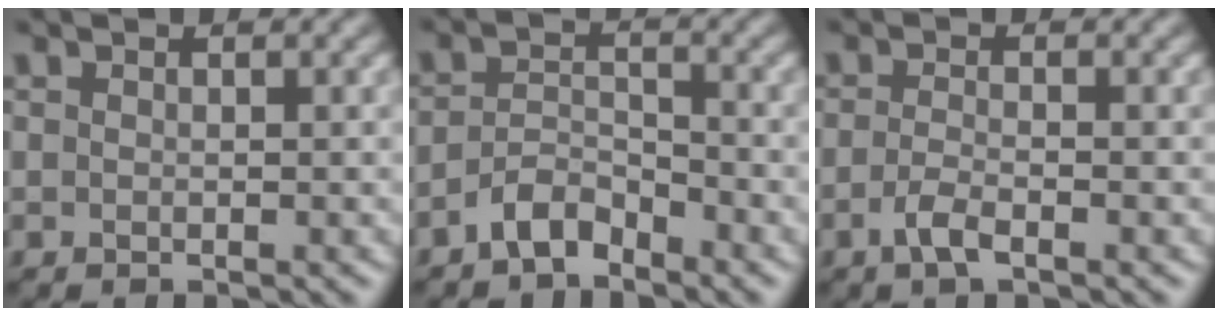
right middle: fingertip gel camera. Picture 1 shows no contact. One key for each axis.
{"total": 2.8, "fx": -2.3, "fy": 1.1, "fz": 1.3, "tx": -0.023, "ty": 0.011, "tz": -0.048}
{"total": 1.9, "fx": -1.0, "fy": 0.6, "fz": 1.5, "tx": -0.034, "ty": 0.000, "tz": -0.023}